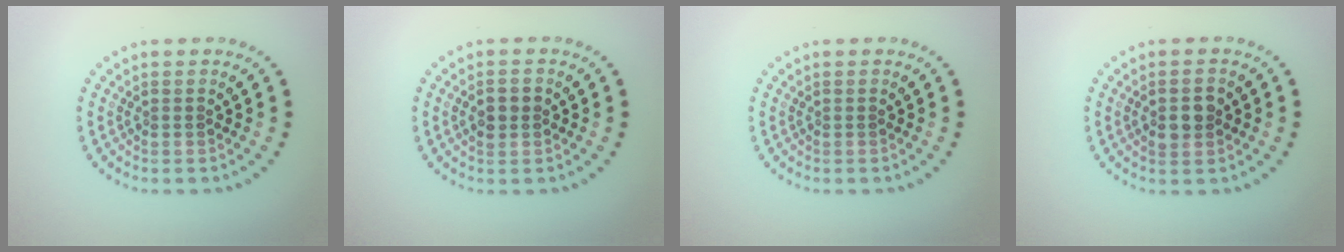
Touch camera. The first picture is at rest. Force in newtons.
{"total": 2.4, "press": 2.3, "slide": 0.2}
{"total": 0.0}
{"total": 2.6, "press": 2.6, "slide": 0.1}